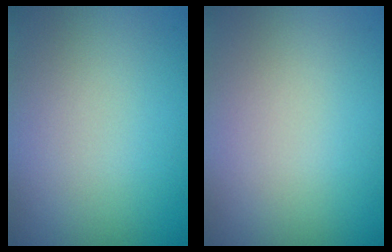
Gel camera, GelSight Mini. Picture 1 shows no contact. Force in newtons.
{"total": 0.0}